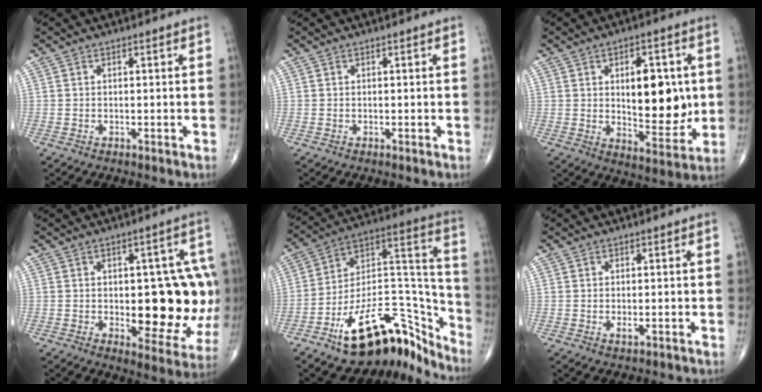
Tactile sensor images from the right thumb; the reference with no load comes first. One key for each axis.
{"total": 0.0}
{"total": 13.9, "fx": 1.5, "fy": 6.9, "fz": 12.0, "tx": -0.132, "ty": -0.019, "tz": 0.031}
{"total": 17.4, "fx": -0.3, "fy": 8.0, "fz": 15.4, "tx": -0.158, "ty": -0.009, "tz": 0.009}
{"total": 23.6, "fx": -16.6, "fy": 10.1, "fz": 13.4, "tx": -0.141, "ty": 0.136, "tz": -0.272}
{"total": 1.1, "fx": -0.2, "fy": 0.5, "fz": 0.9, "tx": -0.018, "ty": -0.005, "tz": -0.004}